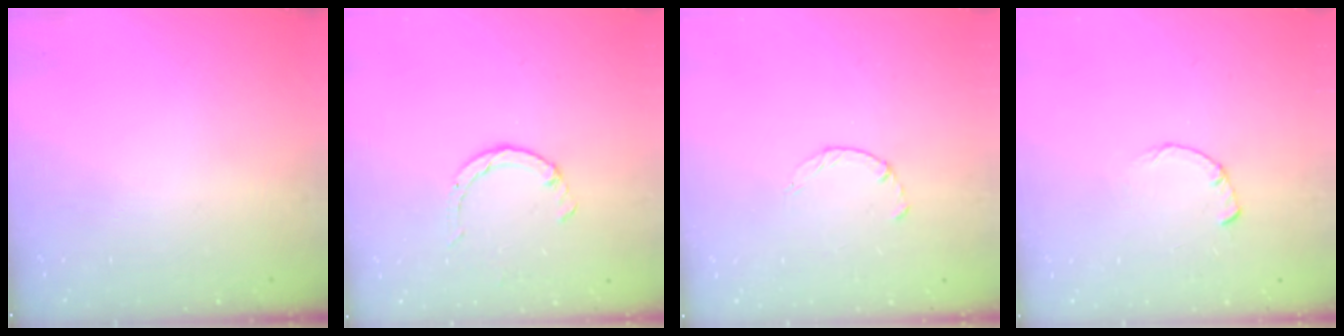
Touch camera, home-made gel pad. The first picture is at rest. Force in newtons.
{"total": 2.6, "press": 2.6, "slide": 0.4}
{"total": 1.8, "press": 1.7, "slide": 0.3}
{"total": 0.8, "press": 0.8, "slide": 0.2}